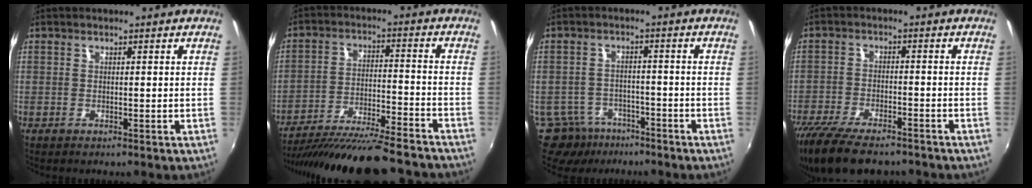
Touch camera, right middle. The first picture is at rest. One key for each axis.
{"total": 22.2, "fx": -19.8, "fy": 2.6, "fz": 9.8, "tx": -0.183, "ty": -0.046, "tz": -0.297}
{"total": 9.4, "fx": -6.8, "fy": 6.0, "fz": 2.2, "tx": -0.059, "ty": 0.004, "tz": -0.101}
{"total": 16.2, "fx": -12.8, "fy": 5.4, "fz": 8.4, "tx": -0.182, "ty": -0.038, "tz": -0.212}